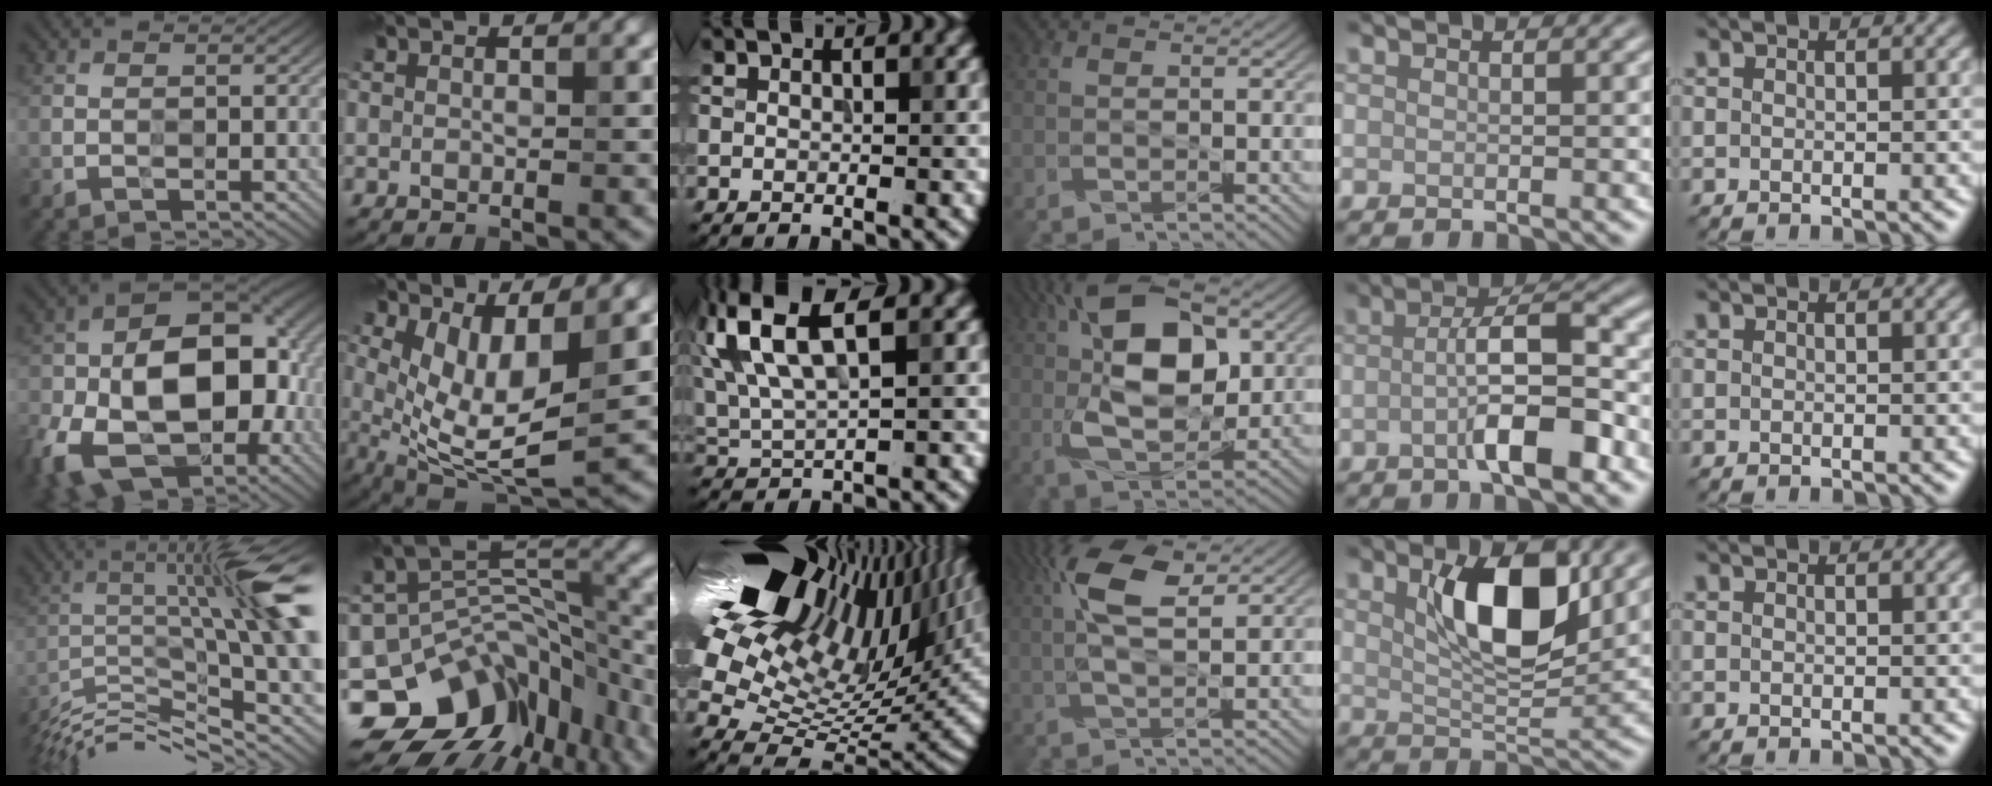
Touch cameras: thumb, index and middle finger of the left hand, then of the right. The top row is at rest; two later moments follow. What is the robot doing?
{"motion": "wipe", "object": "glasses"}